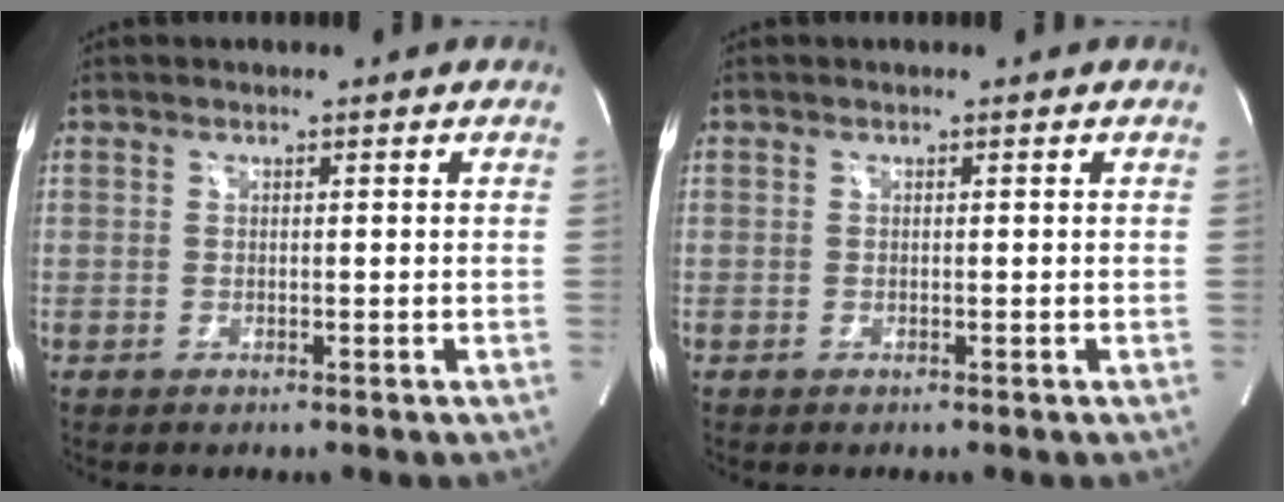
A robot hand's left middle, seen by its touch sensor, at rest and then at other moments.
{"total": 0.0}